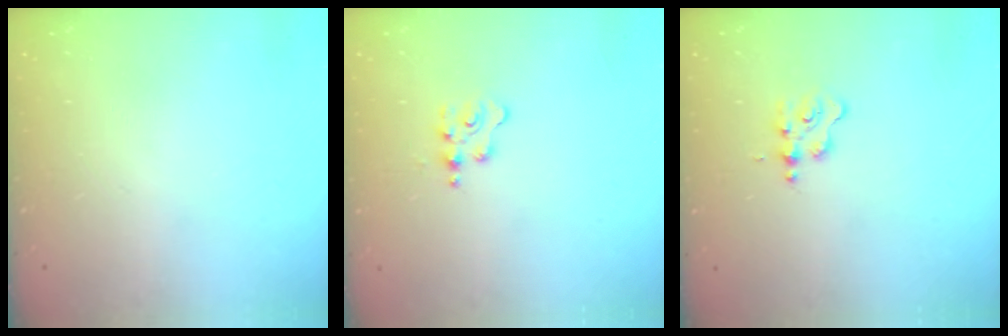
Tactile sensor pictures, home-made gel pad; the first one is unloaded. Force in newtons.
{"total": 3.7, "press": 3.7, "slide": 0.5}
{"total": 1.9, "press": 1.9, "slide": 0.2}